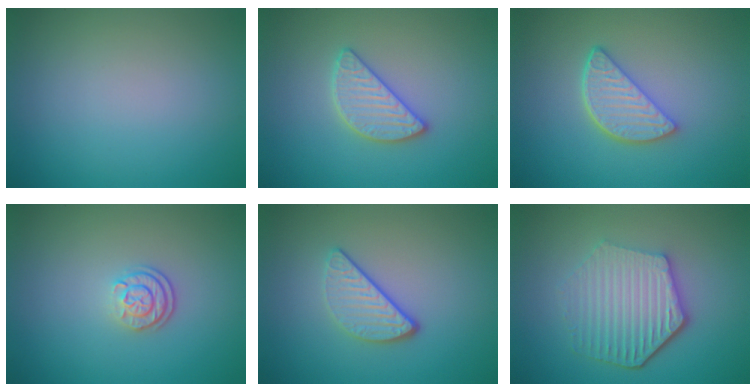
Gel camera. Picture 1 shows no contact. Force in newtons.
{"total": 2.6, "press": 2.6, "slide": 0.2}
{"total": 3.9, "press": 3.2, "slide": 2.3}
{"total": 2.2, "press": 1.8, "slide": 1.3}
{"total": 3.0, "press": 2.4, "slide": 1.9}
{"total": 5.9, "press": 4.5, "slide": 3.8}